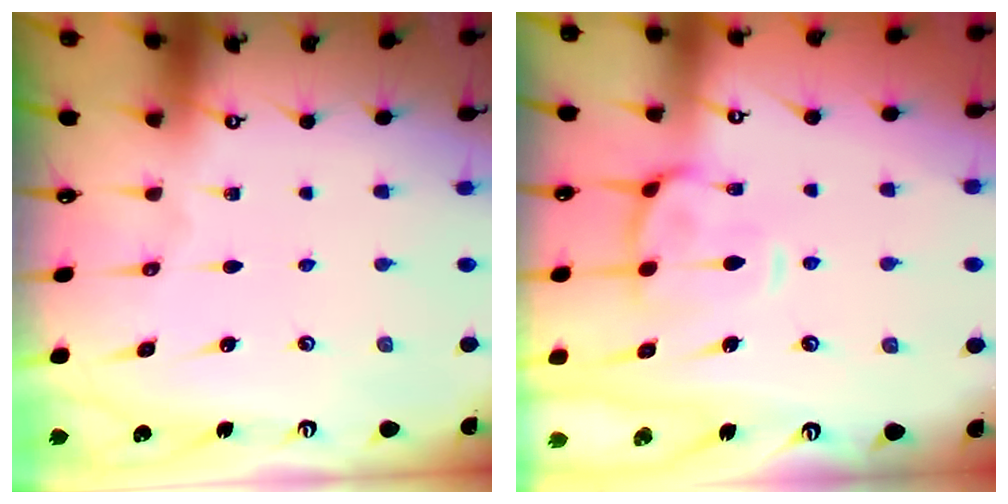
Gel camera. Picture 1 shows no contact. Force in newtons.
{"total": 5.8, "press": 5.6, "slide": 1.5}